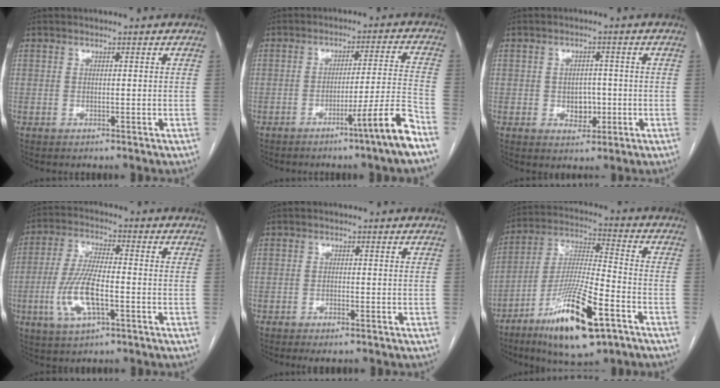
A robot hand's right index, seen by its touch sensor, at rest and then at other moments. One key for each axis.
{"total": 9.1, "fx": -5.7, "fy": -2.0, "fz": 6.8, "tx": -0.083, "ty": -0.008, "tz": -0.090}
{"total": 3.7, "fx": -0.7, "fy": 2.7, "fz": 2.5, "tx": -0.028, "ty": 0.005, "tz": -0.004}
{"total": 10.2, "fx": -2.9, "fy": 2.9, "fz": 9.4, "tx": -0.200, "ty": -0.001, "tz": -0.051}
{"total": 2.0, "fx": -1.3, "fy": 0.3, "fz": 1.5, "tx": -0.026, "ty": -0.004, "tz": -0.019}
{"total": 17.8, "fx": -9.4, "fy": 3.2, "fz": 14.7, "tx": -0.286, "ty": -0.025, "tz": -0.160}